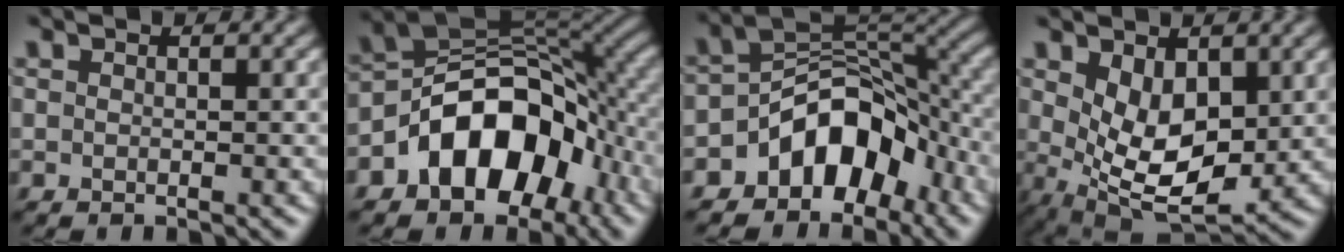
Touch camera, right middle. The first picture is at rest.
{"total": 11.1, "force": [-4.4, 7.1, 7.2], "torque": [-0.102, 0.013, -0.093]}
{"total": 8.9, "force": [-4.5, 5.7, 5.1], "torque": [-0.053, 0.011, -0.089]}
{"total": 6.8, "force": [1.1, 3.8, 5.6], "torque": [-0.109, -0.014, 0.024]}